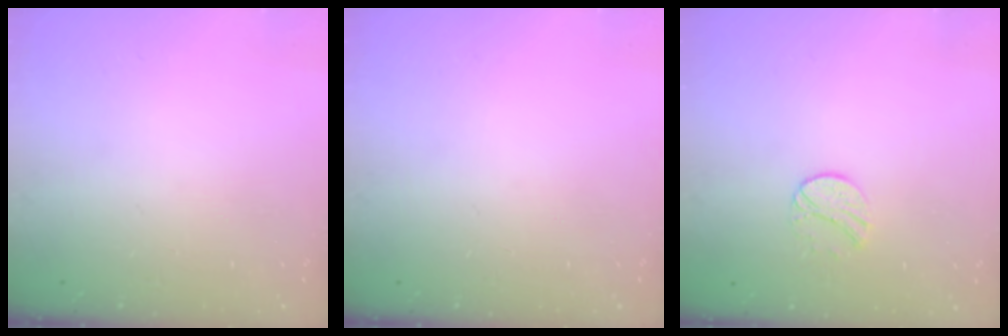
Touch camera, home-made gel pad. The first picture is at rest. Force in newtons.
{"total": 0.0}
{"total": 7.6, "press": 7.6, "slide": 0.6}